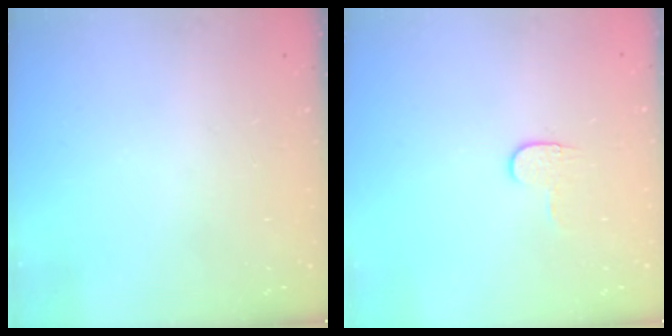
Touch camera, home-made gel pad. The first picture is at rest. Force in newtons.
{"total": 3.7, "press": 3.6, "slide": 0.4}